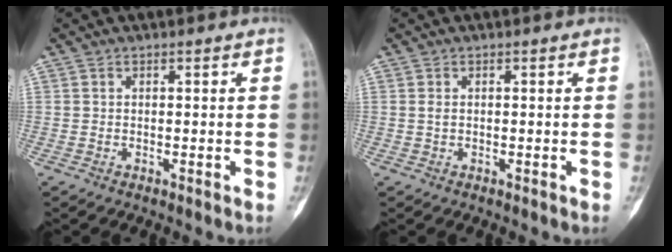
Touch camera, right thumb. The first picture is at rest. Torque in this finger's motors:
{"motor_torque": [0.08, 0.63, 0.02, -0.23, 0.11]}